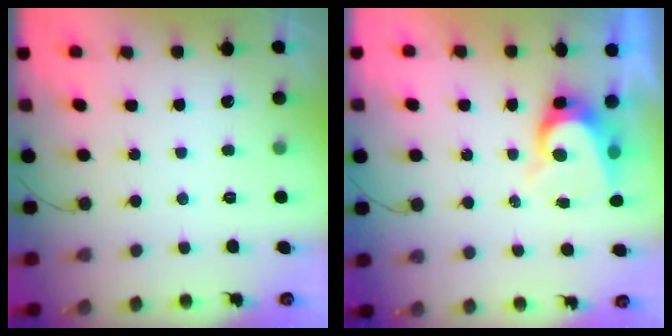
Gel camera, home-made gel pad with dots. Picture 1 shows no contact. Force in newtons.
{"total": 6.5, "press": 6.5, "slide": 0.6}